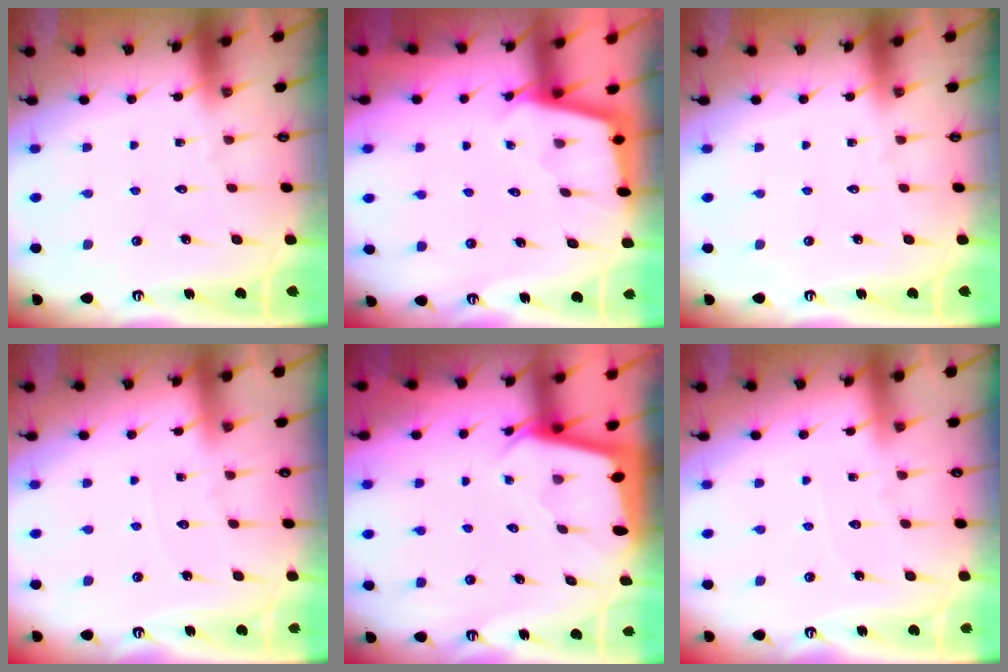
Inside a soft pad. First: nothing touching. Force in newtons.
{"total": 2.3, "press": 2.3, "slide": 0.2}
{"total": 0.0}
{"total": 2.6, "press": 2.5, "slide": 0.4}
{"total": 2.1, "press": 2.1, "slide": 0.2}
{"total": 2.4, "press": 2.3, "slide": 0.4}